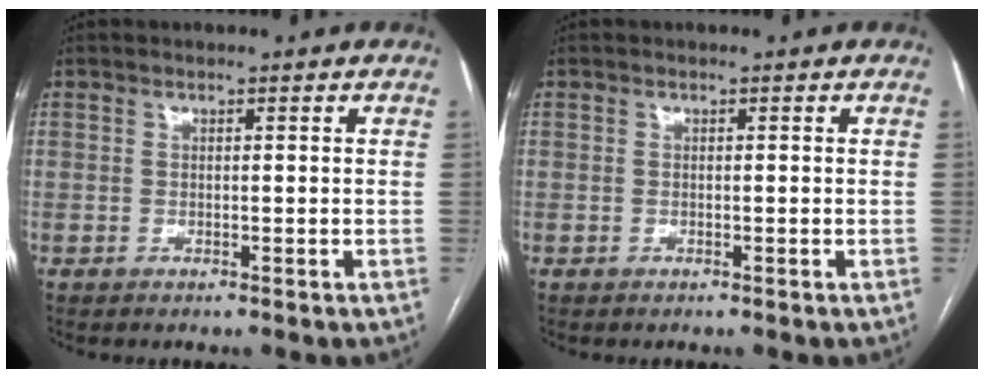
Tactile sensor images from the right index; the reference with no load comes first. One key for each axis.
{"total": 0.0}